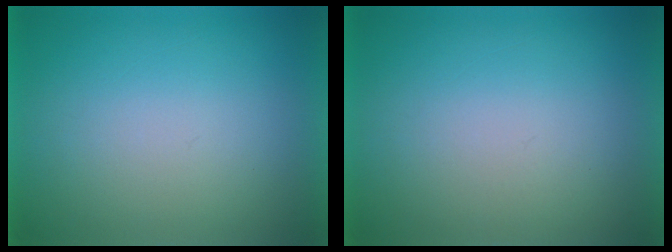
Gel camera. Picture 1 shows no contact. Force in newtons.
{"total": 1.0}